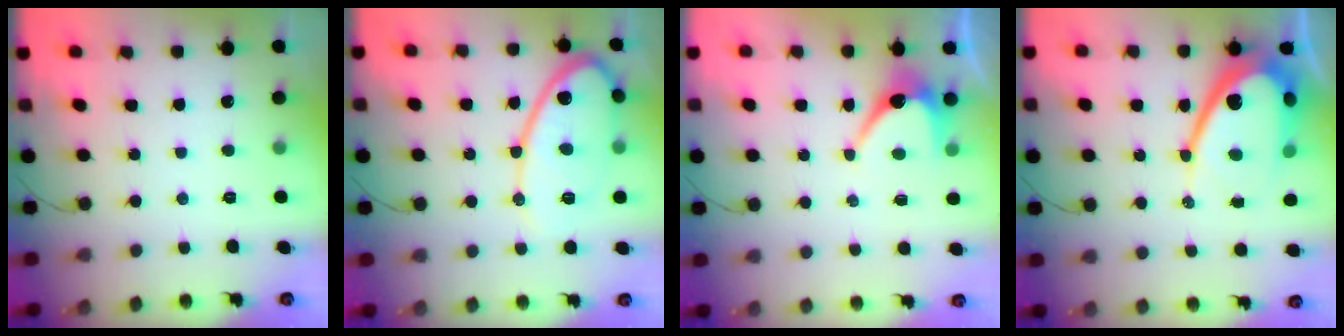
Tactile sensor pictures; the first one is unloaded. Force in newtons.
{"total": 13.8, "press": 13.8, "slide": 1.1}
{"total": 6.5, "press": 6.4, "slide": 0.9}
{"total": 17.9, "press": 17.8, "slide": 1.1}